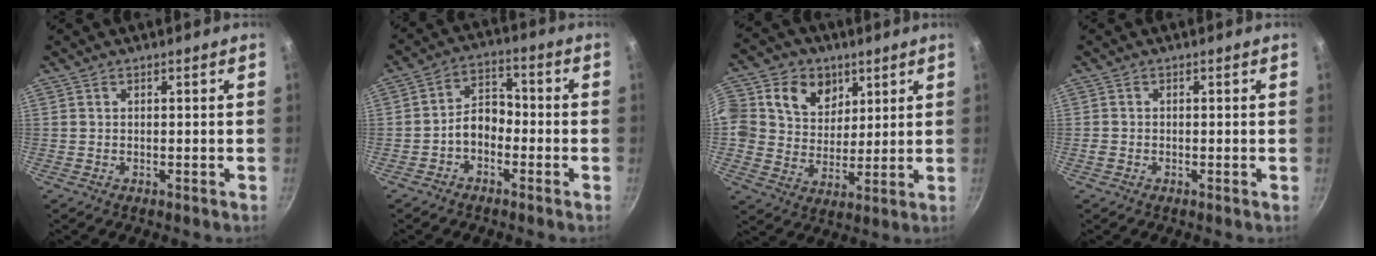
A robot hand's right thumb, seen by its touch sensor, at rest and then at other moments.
{"total": 6.2, "force": [-2.3, 4.2, 3.9], "torque": [-0.043, 0.036, -0.051]}
{"total": 16.0, "force": [5.7, 13.5, 6.5], "torque": [-0.110, -0.001, 0.093]}
{"total": 0.8, "force": [-0.4, 0.4, 0.5], "torque": [-0.010, 0.001, -0.011]}